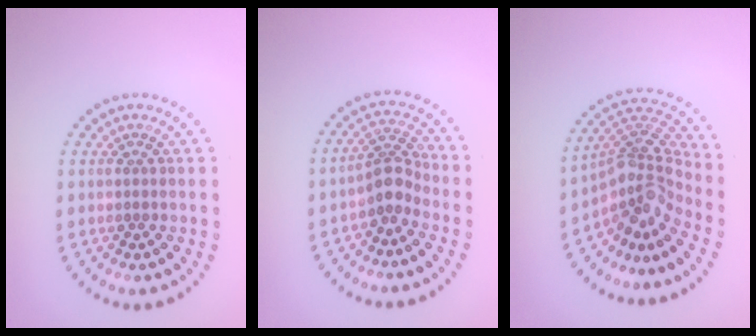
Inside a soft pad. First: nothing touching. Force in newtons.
{"total": 2.8, "press": 2.1, "slide": 1.9}
{"total": 4.4, "press": 3.0, "slide": 3.3}